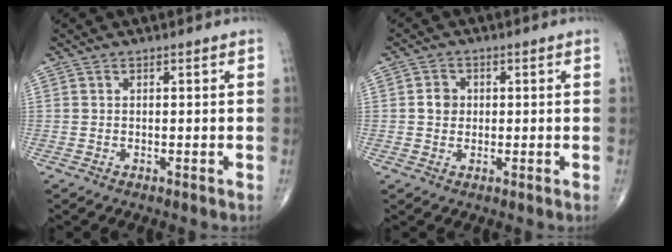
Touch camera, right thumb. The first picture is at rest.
{"total": 2.9, "force": [0.2, 2.6, 1.4], "torque": [-0.008, 0.007, -0.001]}